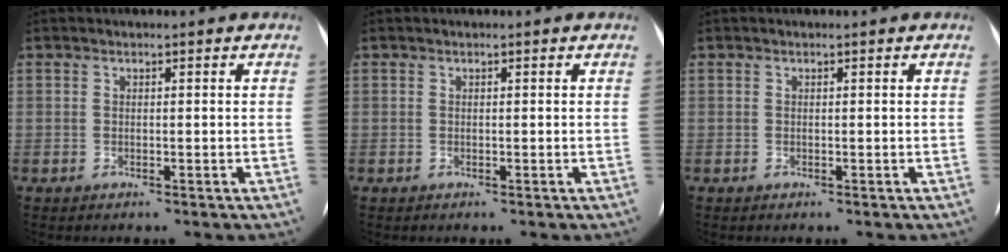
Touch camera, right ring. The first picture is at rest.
{"total": 0.0}
{"total": 0.0}